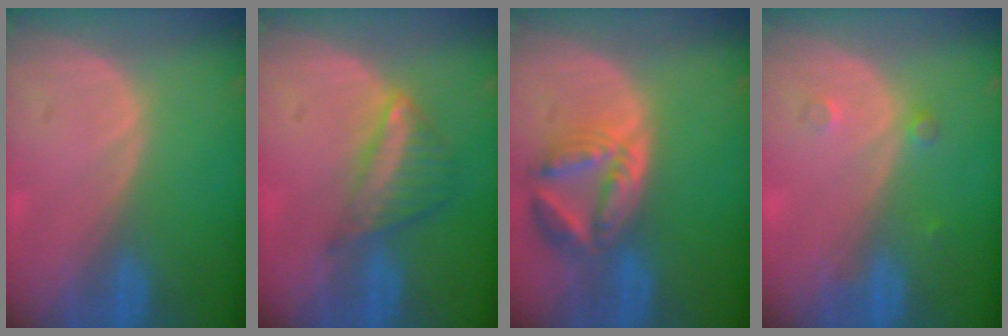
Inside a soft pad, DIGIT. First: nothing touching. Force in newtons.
{"total": 6.1, "press": 5.4, "slide": 2.9}
{"total": 8.1, "press": 7.2, "slide": 3.7}
{"total": 1.5, "press": 1.5, "slide": 0.1}